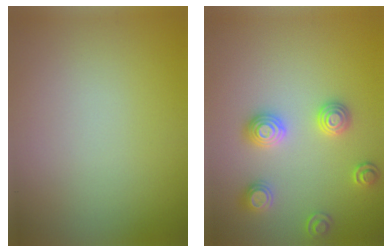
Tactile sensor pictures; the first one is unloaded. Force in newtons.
{"total": 3.0, "press": 2.9, "slide": 0.6}